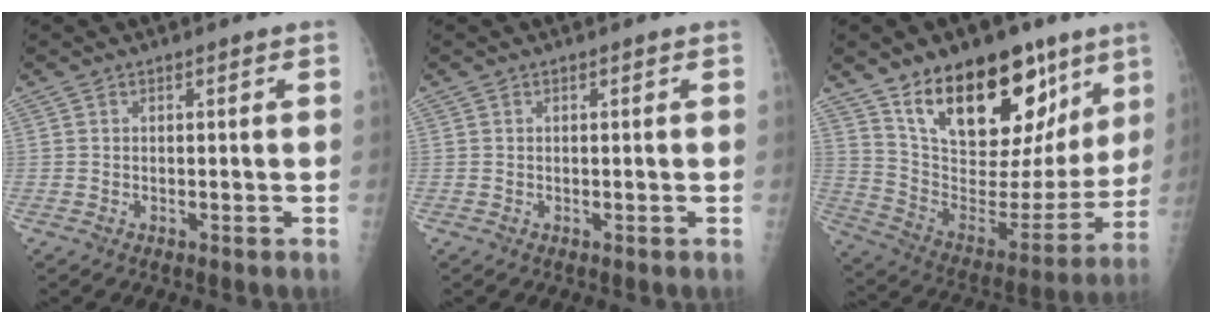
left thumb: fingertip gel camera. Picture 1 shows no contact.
{"total": 0.0}
{"total": 26.4, "force": [15.5, 13.0, 17.0], "torque": [-0.213, -0.055, 0.256]}